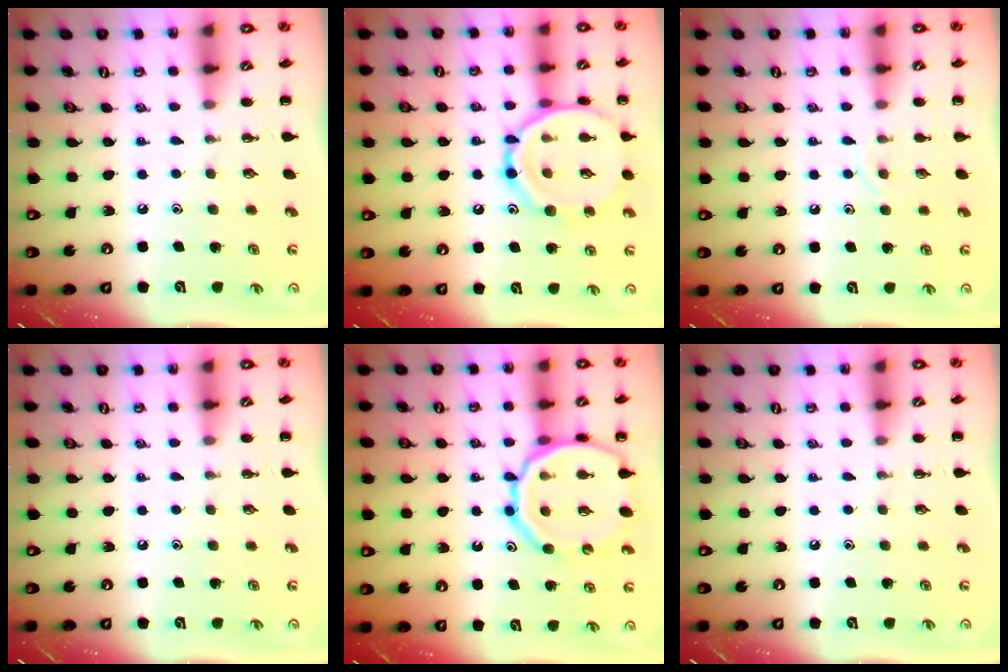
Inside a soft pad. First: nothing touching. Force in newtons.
{"total": 15.8, "press": 15.7, "slide": 1.2}
{"total": 6.3, "press": 6.1, "slide": 1.3}
{"total": 0.0}
{"total": 17.4, "press": 17.3, "slide": 2.5}
{"total": 0.0}